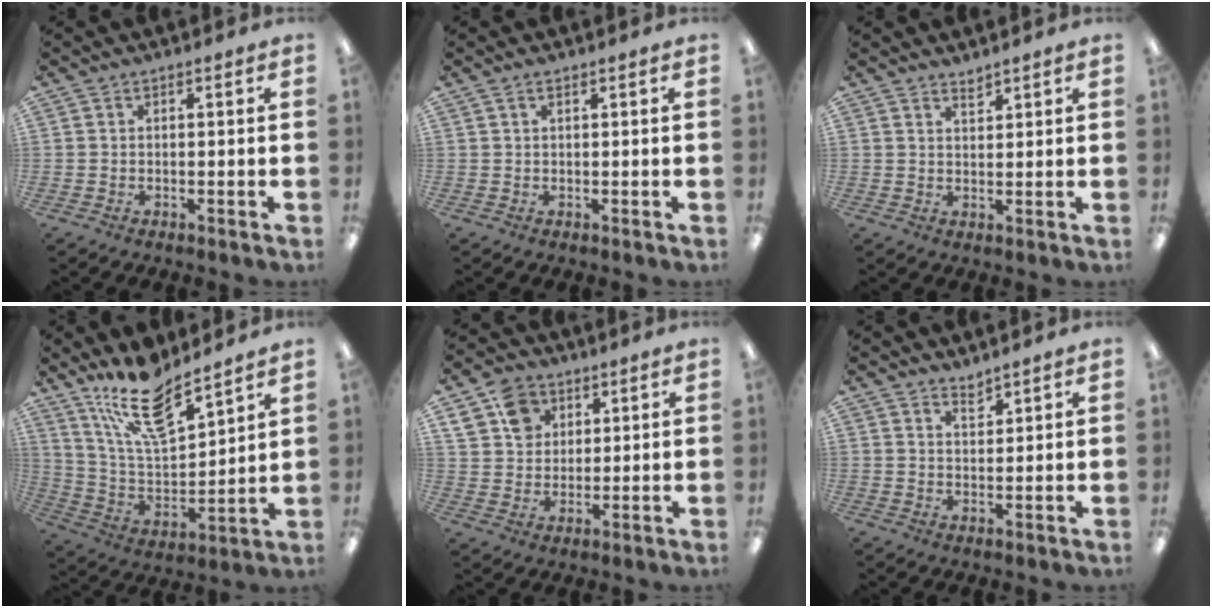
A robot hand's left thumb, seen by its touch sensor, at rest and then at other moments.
{"total": 1.2, "force": [0.7, 0.4, 0.9], "torque": [-0.019, 0.002, 0.011]}
{"total": 2.1, "force": [2.0, 0.3, 0.2], "torque": [0.002, -0.012, 0.037]}
{"total": 17.2, "force": [13.2, 5.7, 9.3], "torque": [-0.179, -0.076, 0.230]}
{"total": 10.0, "force": [5.2, 7.8, 3.5], "torque": [-0.064, -0.009, 0.101]}
{"total": 2.8, "force": [2.7, 0.6, 0.4], "torque": [-0.005, -0.019, 0.049]}